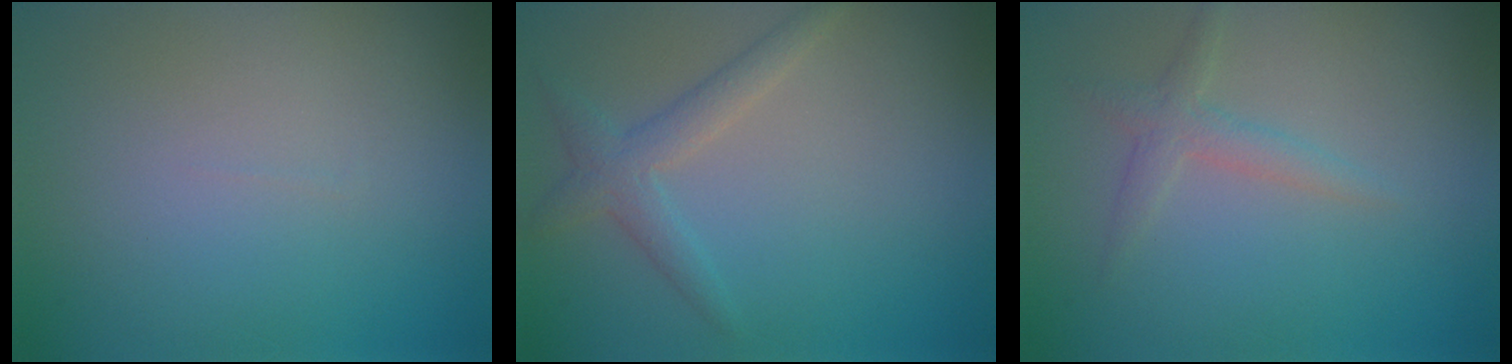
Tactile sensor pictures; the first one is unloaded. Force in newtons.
{"total": 2.4, "press": 2.4, "slide": 0.2}
{"total": 1.8, "press": 1.8, "slide": 0.1}